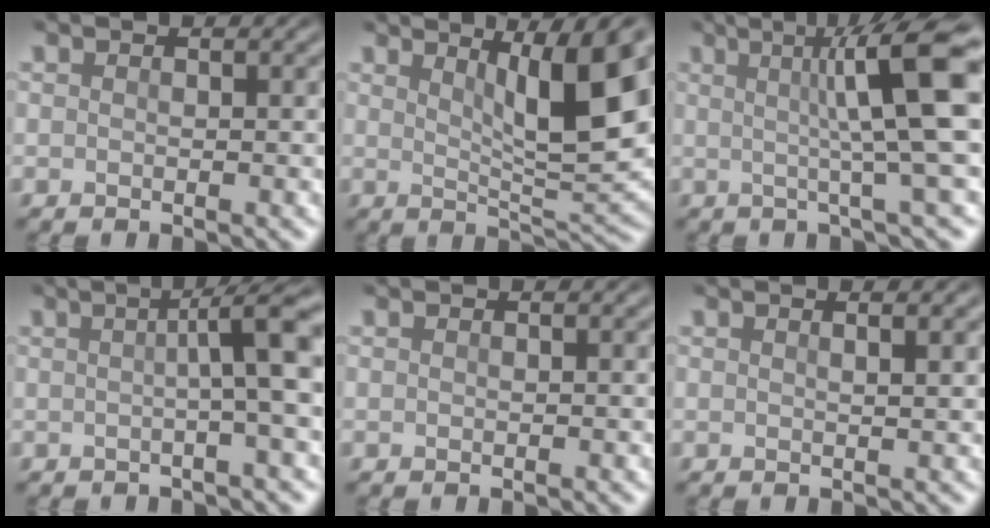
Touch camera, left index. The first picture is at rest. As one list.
[{"total": 9.4, "force": [3.2, 2.1, 8.6], "torque": [-0.115, -0.001, 0.056]}, {"total": 9.3, "force": [1.7, 1.4, 9.1], "torque": [-0.108, 0.016, 0.022]}, {"total": 6.8, "force": [0.8, 1.0, 6.6], "torque": [-0.083, 0.012, 0.004]}, {"total": 0.0}, {"total": 1.5, "force": [0.7, 0.5, 1.2], "torque": [-0.011, 0.003, 0.004]}]